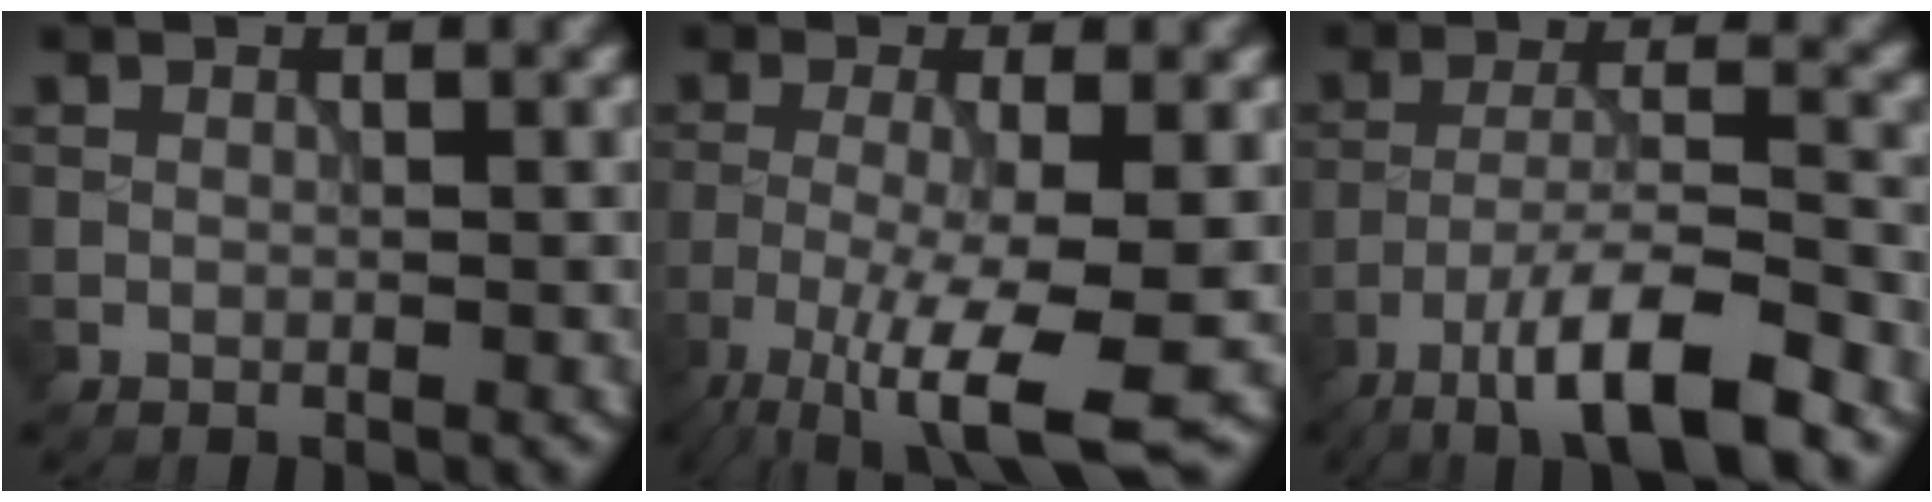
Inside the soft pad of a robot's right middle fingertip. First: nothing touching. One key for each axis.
{"total": 8.4, "fx": -4.3, "fy": 1.6, "fz": 7.1, "tx": -0.125, "ty": -0.013, "tz": -0.081}
{"total": 9.5, "fx": -6.2, "fy": 1.9, "fz": 7.0, "tx": -0.114, "ty": 0.004, "tz": -0.110}